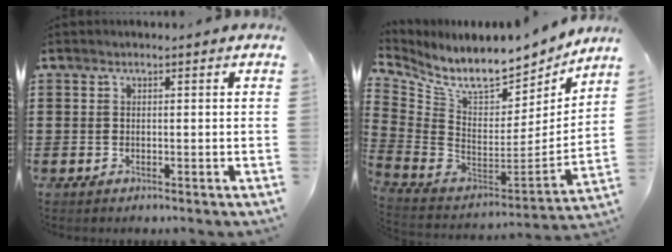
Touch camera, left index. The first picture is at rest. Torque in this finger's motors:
{"motor_torque": [1.14, -1.00, 0.17, 0.05]}